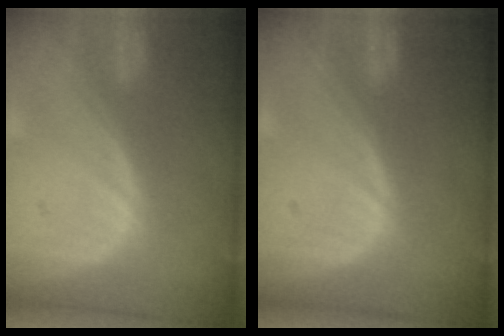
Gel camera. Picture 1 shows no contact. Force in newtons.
{"total": 0.0}